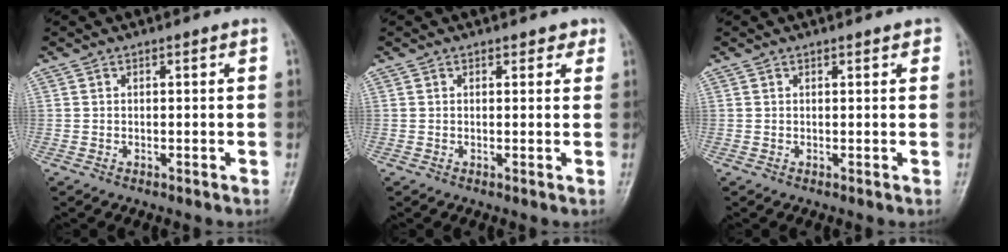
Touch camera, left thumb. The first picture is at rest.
{"total": 1.7, "force": [1.1, 1.1, 0.7], "torque": [0.011, -0.004, 0.008]}
{"total": 1.4, "force": [0.9, 0.6, 0.9], "torque": [-0.005, -0.001, 0.008]}